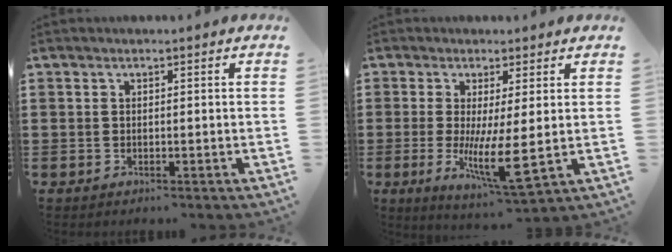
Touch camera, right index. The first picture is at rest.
{"total": 8.4, "force": [-0.5, 1.3, 8.3], "torque": [-0.144, -0.027, -0.006]}